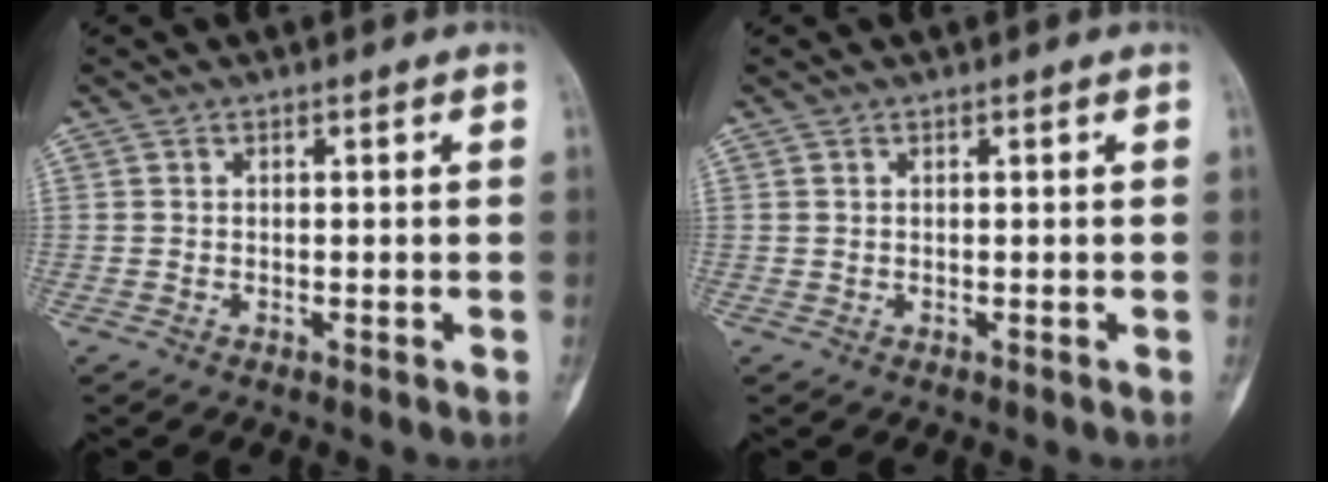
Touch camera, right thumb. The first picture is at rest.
{"total": 0.0}